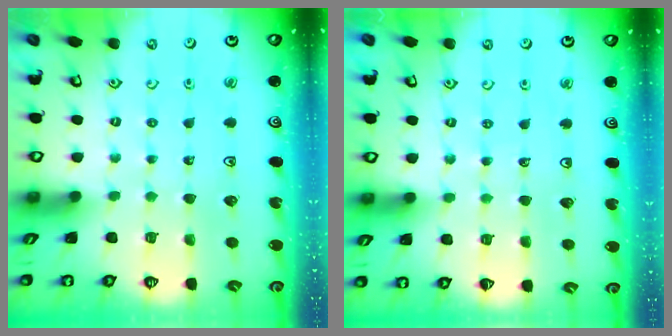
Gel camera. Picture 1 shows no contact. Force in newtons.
{"total": 2.4, "press": 2.4, "slide": 0.2}